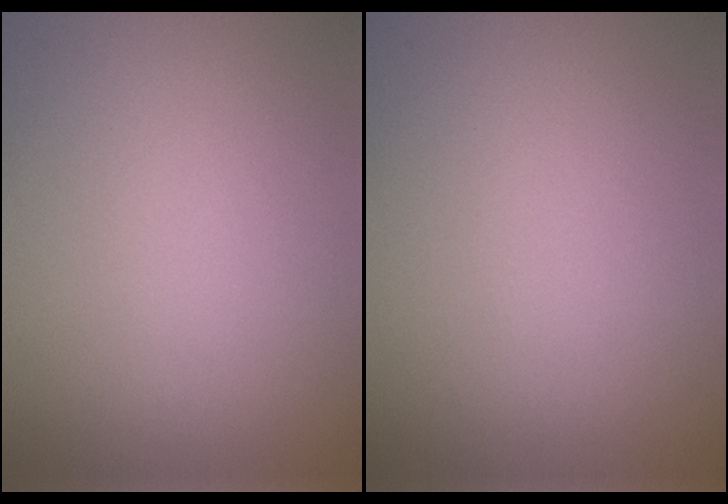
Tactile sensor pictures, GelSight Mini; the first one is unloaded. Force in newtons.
{"total": 0.0}